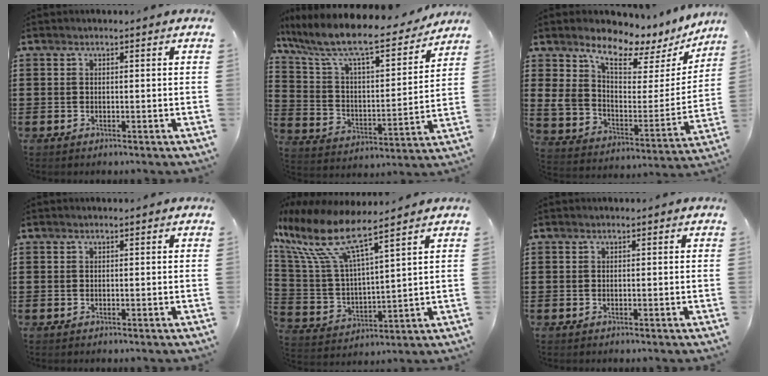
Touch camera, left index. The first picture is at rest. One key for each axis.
{"total": 10.7, "fx": 9.0, "fy": 1.4, "fz": 5.5, "tx": -0.146, "ty": -0.061, "tz": 0.151}
{"total": 7.5, "fx": 6.1, "fy": 3.5, "fz": 2.8, "tx": -0.082, "ty": -0.044, "tz": 0.104}
{"total": 0.0}
{"total": 11.1, "fx": 8.0, "fy": 2.3, "fz": 7.4, "tx": -0.193, "ty": -0.048, "tz": 0.131}
{"total": 0.0}